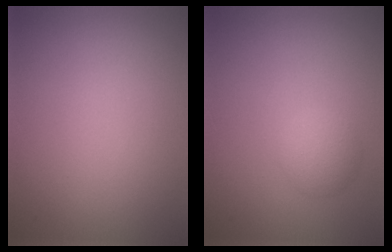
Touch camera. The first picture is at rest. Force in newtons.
{"total": 2.1, "press": 2.1, "slide": 0.1}